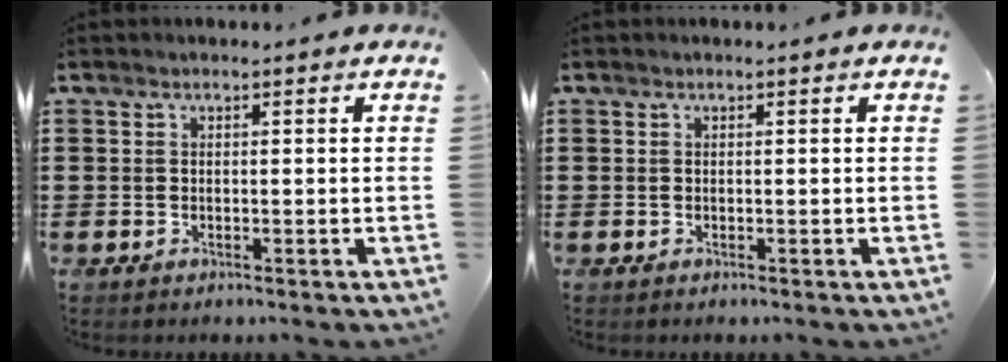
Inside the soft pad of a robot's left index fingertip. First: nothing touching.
{"total": 0.0}